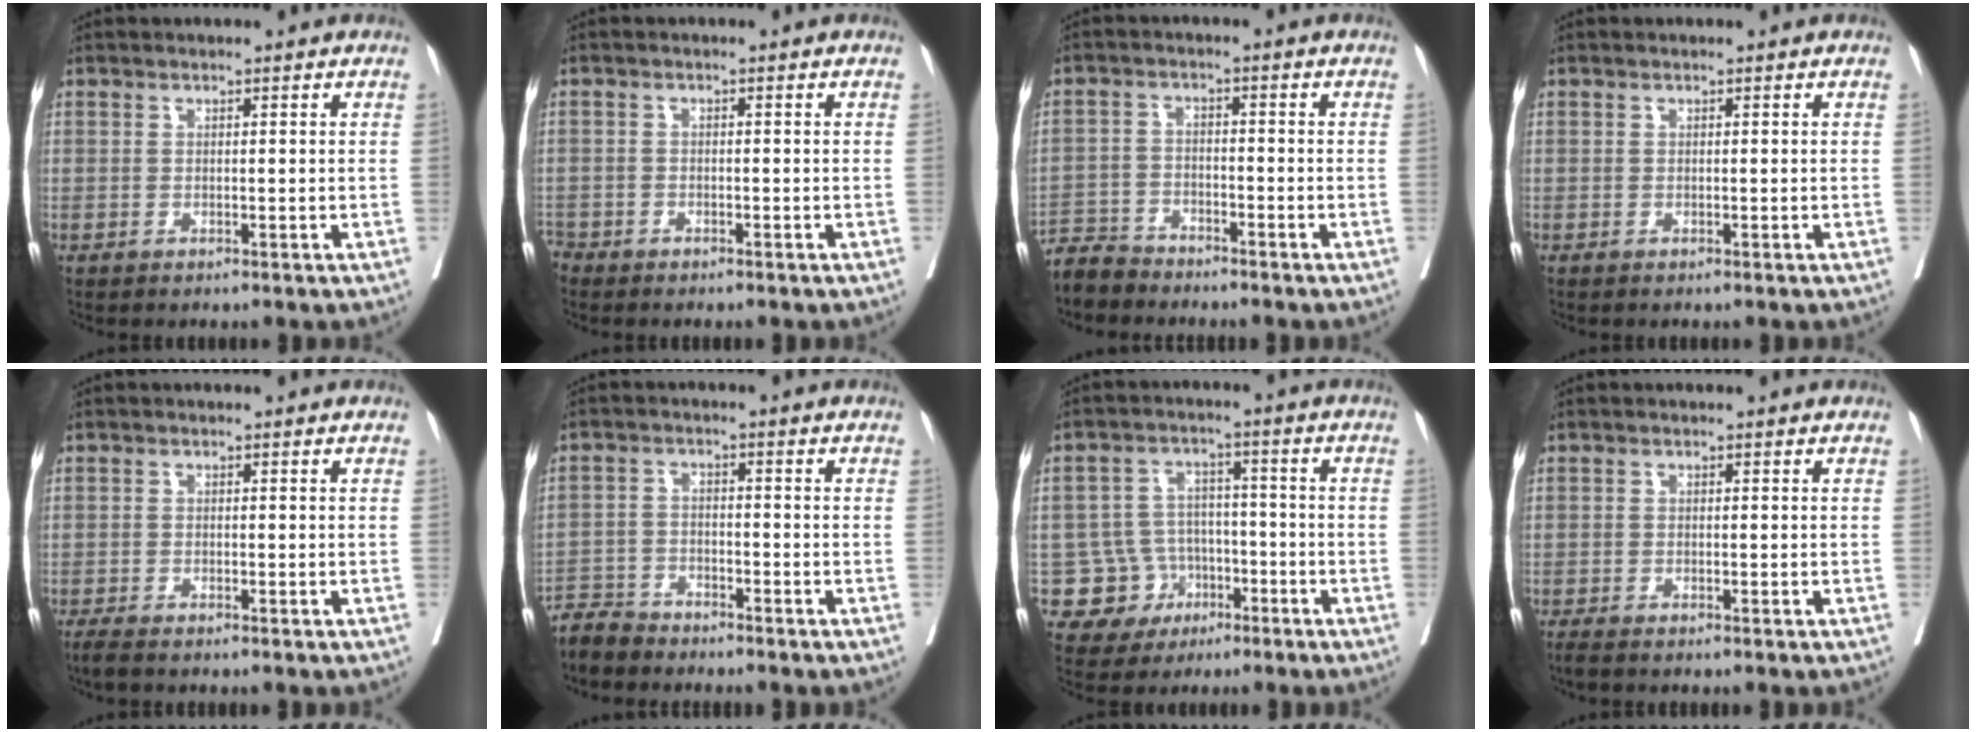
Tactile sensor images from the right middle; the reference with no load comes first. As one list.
[{"total": 2.6, "force": [-2.2, 1.4, -0.3], "torque": [-0.002, 0.004, -0.045]}, {"total": 4.4, "force": [-4.3, 1.1, -0.3], "torque": [0.007, -0.009, -0.084]}, {"total": 0.0}, {"total": 2.3, "force": [-2.0, 0.4, 1.1], "torque": [-0.021, -0.006, -0.032]}, {"total": 4.3, "force": [-4.1, 1.1, -0.2], "torque": [0.005, -0.008, -0.081]}, {"total": 7.5, "force": [-3.2, 6.8, 0.9], "torque": [-0.012, 0.013, -0.042]}, {"total": 1.7, "force": [-1.5, 0.3, 0.8], "torque": [-0.016, -0.006, -0.023]}]